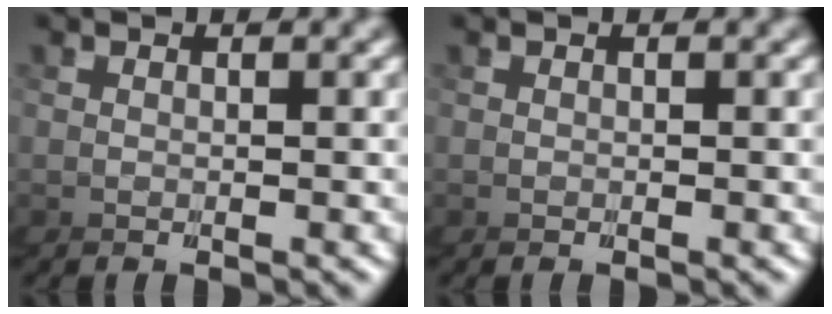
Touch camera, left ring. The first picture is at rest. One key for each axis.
{"total": 0.0}